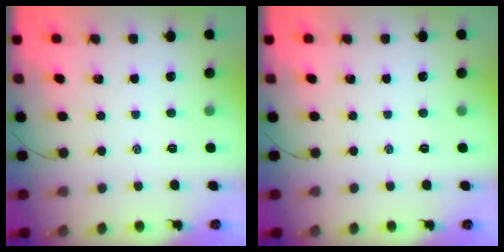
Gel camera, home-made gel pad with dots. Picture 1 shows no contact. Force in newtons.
{"total": 0.0}